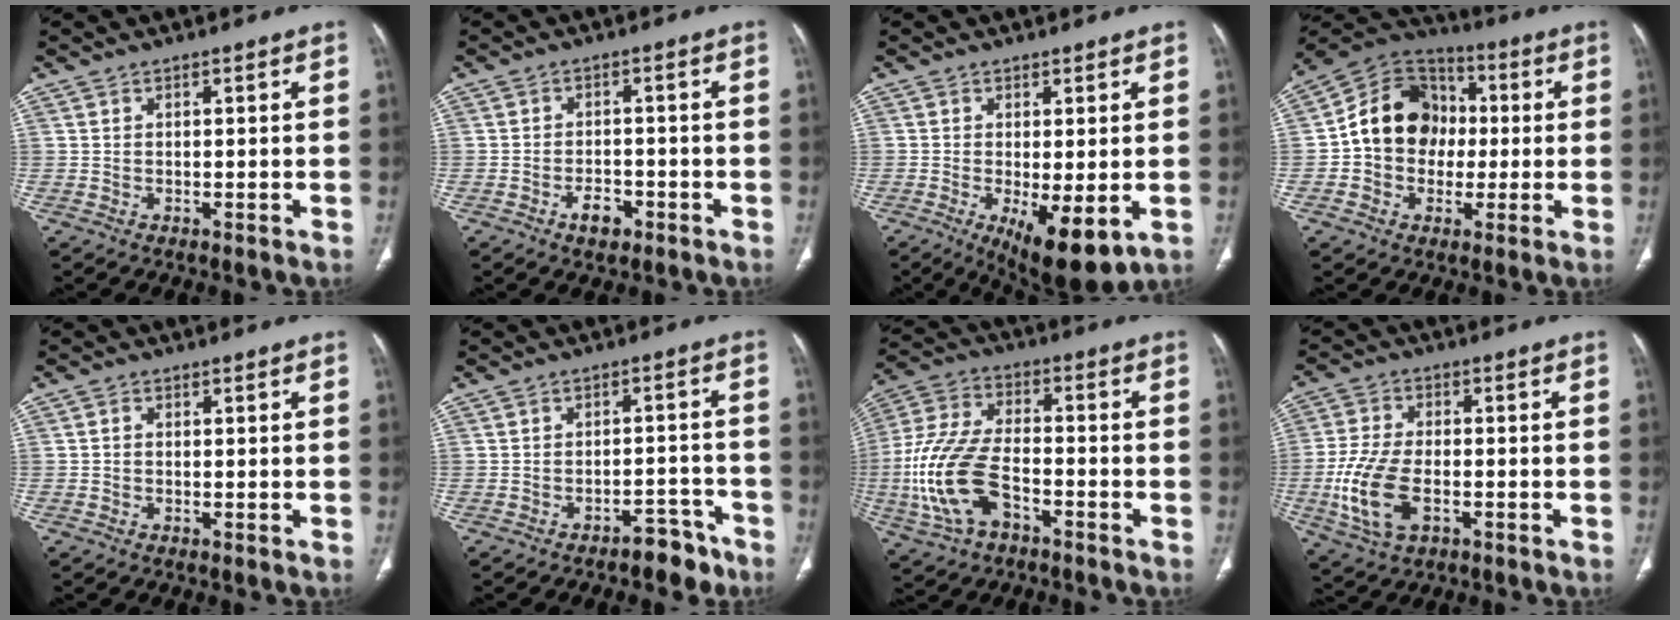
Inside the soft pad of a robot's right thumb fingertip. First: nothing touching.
{"total": 3.9, "force": [-2.2, 2.3, 2.3], "torque": [-0.027, 0.015, -0.032]}
{"total": 10.8, "force": [-3.2, 3.9, 9.5], "torque": [-0.143, -0.023, -0.038]}
{"total": 14.9, "force": [-0.1, 12.5, 8.2], "torque": [-0.098, 0.033, -0.012]}
{"total": 0.9, "force": [-0.1, 0.7, 0.5], "torque": [-0.007, 0.002, -0.005]}
{"total": 6.0, "force": [-4.5, 3.0, 2.6], "torque": [-0.019, 0.047, -0.060]}
{"total": 16.3, "force": [-5.3, 8.9, 12.5], "torque": [-0.276, 0.025, -0.102]}
{"total": 11.8, "force": [-3.1, 6.6, 9.3], "torque": [-0.203, 0.007, -0.055]}